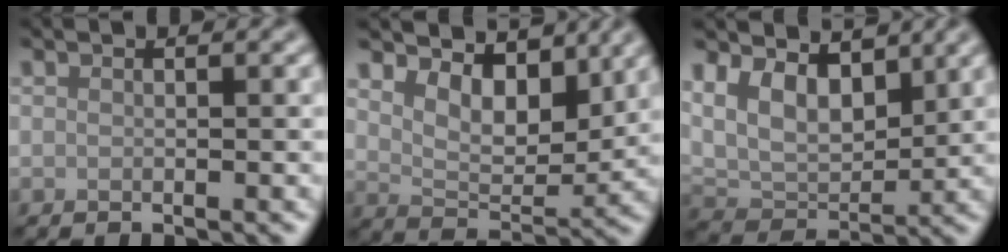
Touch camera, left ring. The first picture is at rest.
{"total": 5.6, "force": [3.6, 2.8, 3.3], "torque": [-0.061, -0.011, 0.049]}
{"total": 6.2, "force": [2.9, 3.7, 4.0], "torque": [-0.083, -0.008, 0.048]}